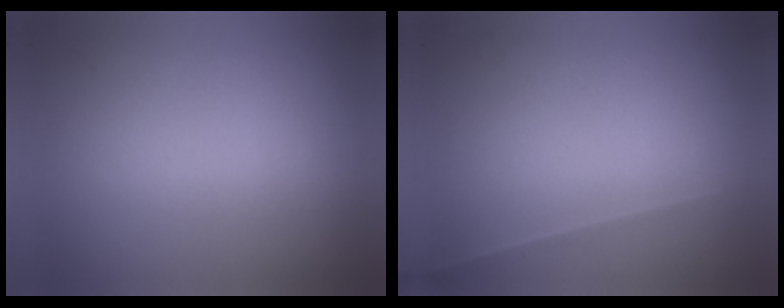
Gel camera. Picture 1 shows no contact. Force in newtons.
{"total": 1.1}